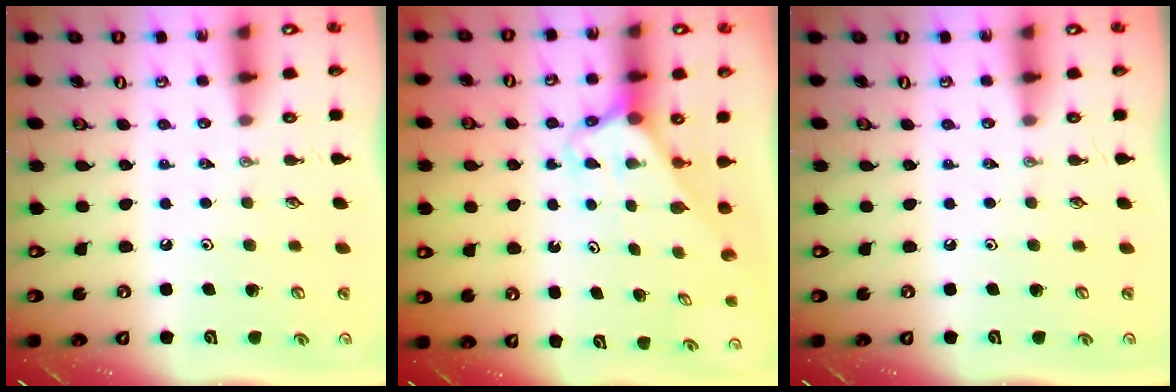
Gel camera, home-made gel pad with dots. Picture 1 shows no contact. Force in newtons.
{"total": 2.5, "press": 2.5, "slide": 0.1}
{"total": 0.0}